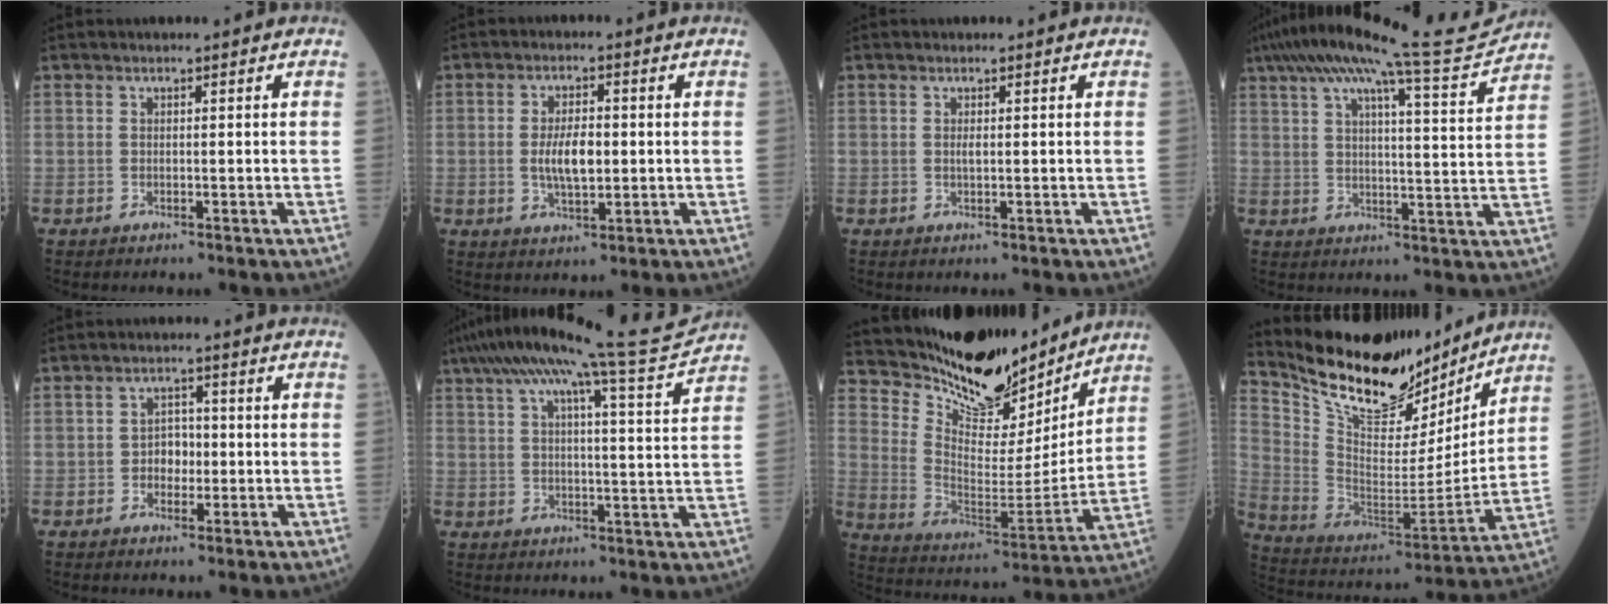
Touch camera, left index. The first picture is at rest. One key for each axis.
{"total": 5.6, "fx": -0.2, "fy": 2.2, "fz": 5.2, "tx": -0.106, "ty": 0.001, "tz": -0.001}
{"total": 0.7, "fx": 0.2, "fy": 0.2, "fz": 0.6, "tx": -0.017, "ty": -0.002, "tz": 0.003}
{"total": 16.3, "fx": 14.3, "fy": -0.8, "fz": 7.7, "tx": -0.131, "ty": -0.007, "tz": 0.200}
{"total": 3.2, "fx": -0.6, "fy": 2.3, "fz": 2.2, "tx": -0.031, "ty": 0.009, "tz": -0.012}
{"total": 14.5, "fx": 12.5, "fy": -2.1, "fz": 7.0, "tx": -0.118, "ty": -0.015, "tz": 0.173}
{"total": 15.8, "fx": 14.6, "fy": 3.9, "fz": 4.7, "tx": -0.099, "ty": -0.028, "tz": 0.244}
{"total": 20.0, "fx": 17.8, "fy": 5.3, "fz": 7.4, "tx": -0.144, "ty": -0.027, "tz": 0.298}